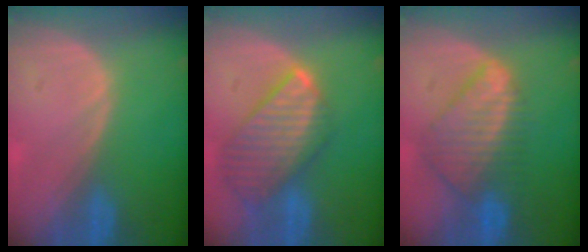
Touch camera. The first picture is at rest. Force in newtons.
{"total": 9.8, "press": 8.4, "slide": 5.0}
{"total": 8.9, "press": 7.6, "slide": 4.5}